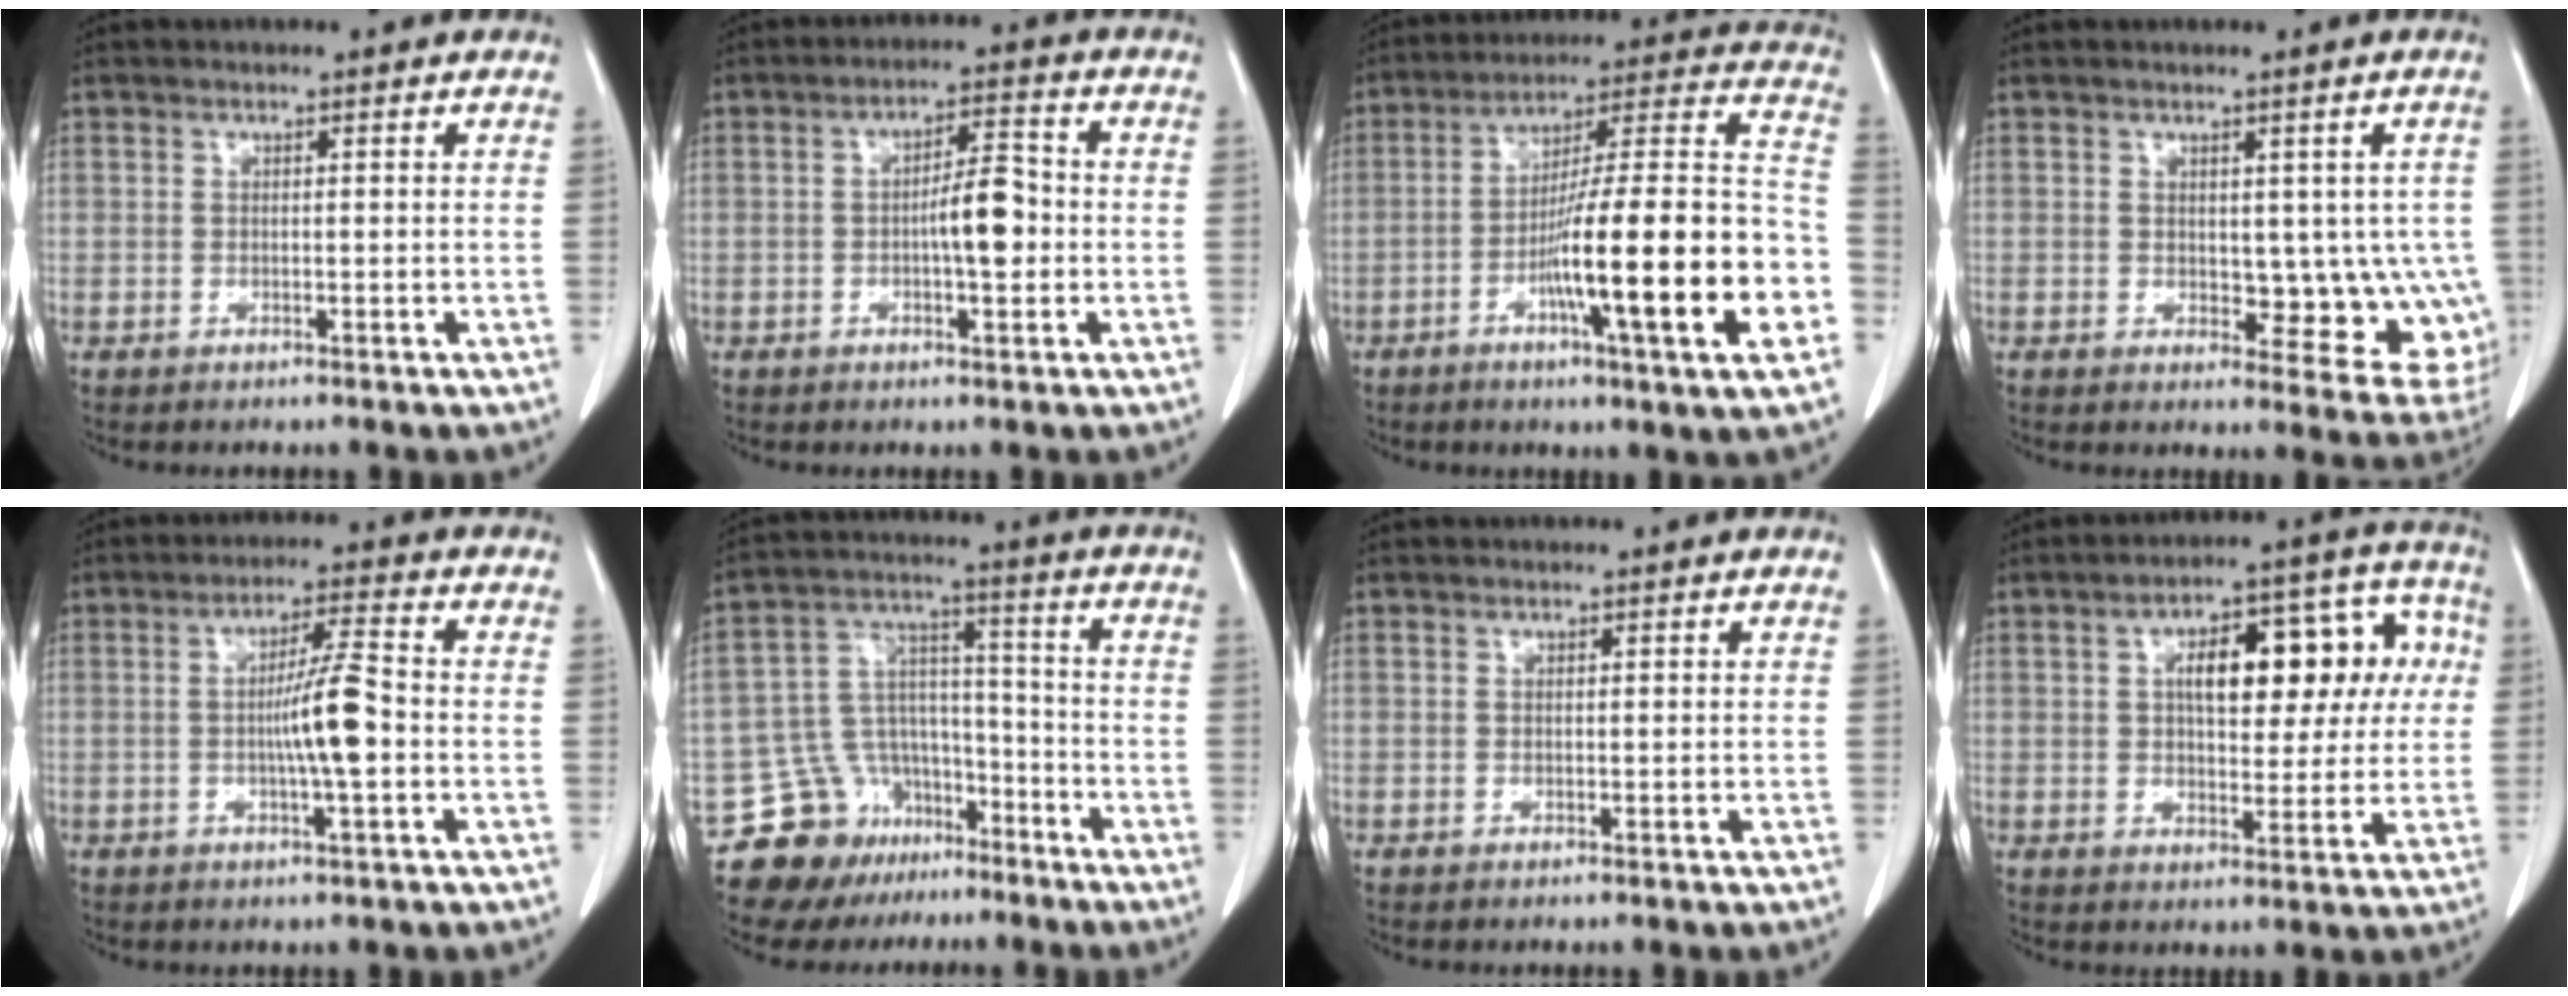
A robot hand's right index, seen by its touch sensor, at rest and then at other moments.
{"total": 5.9, "force": [-0.7, 1.5, 5.7], "torque": [-0.096, 0.012, -0.010]}
{"total": 22.3, "force": [-6.9, 0.9, 21.2], "torque": [-0.288, 0.004, -0.107]}
{"total": 8.7, "force": [-0.1, 4.9, 7.1], "torque": [-0.059, -0.001, 0.011]}
{"total": 7.0, "force": [-0.9, 0.0, 6.9], "torque": [-0.124, 0.003, -0.017]}
{"total": 12.2, "force": [-8.8, 8.2, 2.1], "torque": [-0.034, 0.072, -0.141]}
{"total": 0.0}
{"total": 14.2, "force": [2.9, 6.3, 12.4], "torque": [-0.160, 0.050, 0.044]}